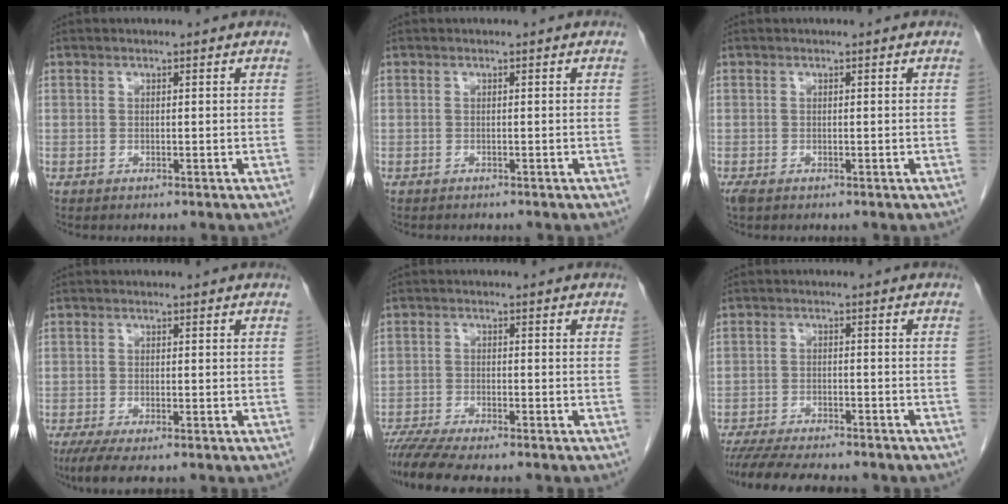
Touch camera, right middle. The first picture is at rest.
{"total": 1.4, "force": [-1.3, 0.3, 0.5], "torque": [-0.014, -0.004, -0.014]}
{"total": 1.7, "force": [-1.1, 0.7, 1.0], "torque": [-0.023, -0.006, -0.016]}
{"total": 4.4, "force": [-2.9, 0.8, 3.1], "torque": [-0.056, -0.013, -0.048]}
{"total": 7.9, "force": [-6.8, 0.7, 4.0], "torque": [-0.062, -0.013, -0.111]}
{"total": 14.0, "force": [-12.2, 2.6, 6.5], "torque": [-0.109, -0.018, -0.173]}